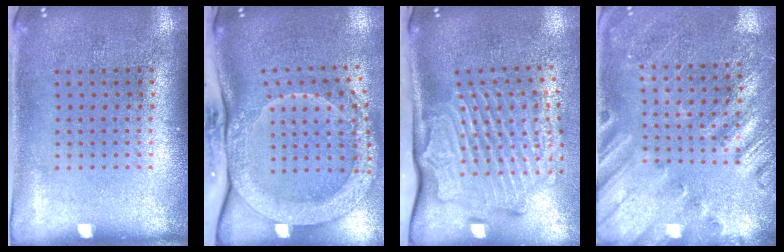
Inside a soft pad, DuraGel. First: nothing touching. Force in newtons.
{"total": 3.0, "press": 2.3, "slide": 1.9}
{"total": 3.1, "press": 2.2, "slide": 2.1}
{"total": 2.3, "press": 2.2, "slide": 0.7}